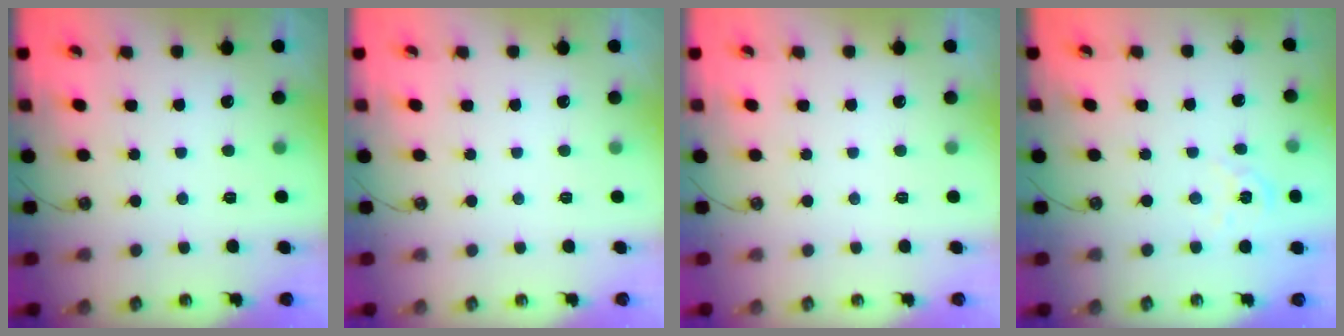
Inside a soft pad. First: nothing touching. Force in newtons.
{"total": 0.0}
{"total": 0.0}
{"total": 2.7, "press": 2.7, "slide": 0.3}